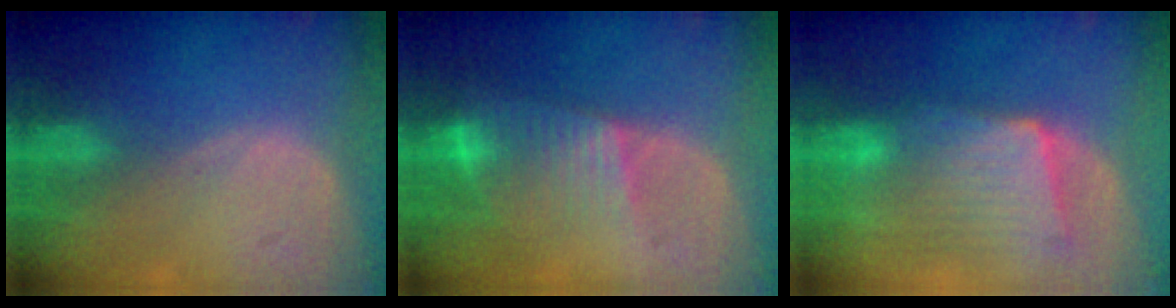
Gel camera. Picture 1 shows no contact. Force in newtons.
{"total": 7.9, "press": 6.7, "slide": 4.2}
{"total": 9.3, "press": 8.6, "slide": 3.3}